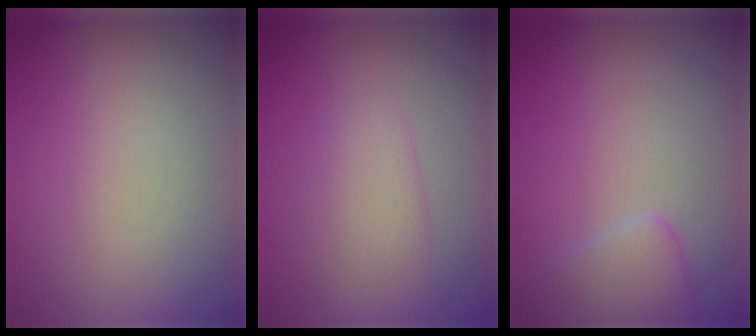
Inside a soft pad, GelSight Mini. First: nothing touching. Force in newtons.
{"total": 2.2, "press": 2.2, "slide": 0.1}
{"total": 2.4, "press": 2.4, "slide": 0.1}